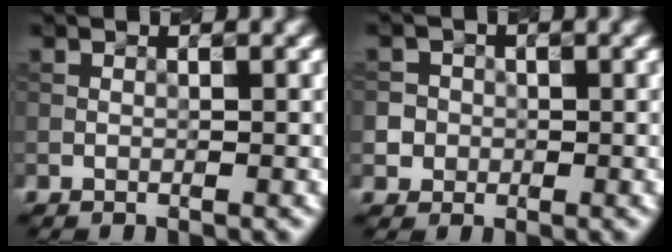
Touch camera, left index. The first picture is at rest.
{"total": 4.1, "force": [-0.7, 4.0, 0.8], "torque": [0.007, 0.016, -0.031]}